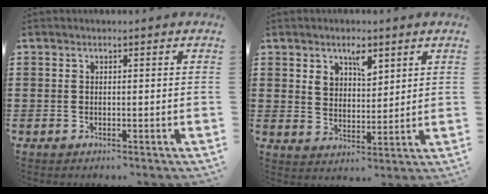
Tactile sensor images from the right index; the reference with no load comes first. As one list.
[{"total": 4.4, "force": [2.8, 2.3, 2.5], "torque": [-0.042, 0.002, 0.047]}]